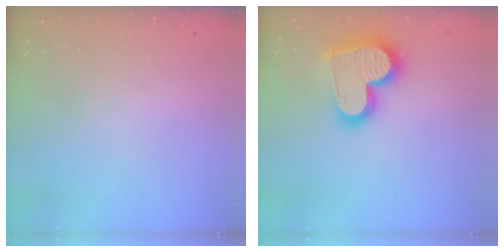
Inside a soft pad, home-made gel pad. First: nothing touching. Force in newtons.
{"total": 21.6, "press": 21.5, "slide": 1.8}